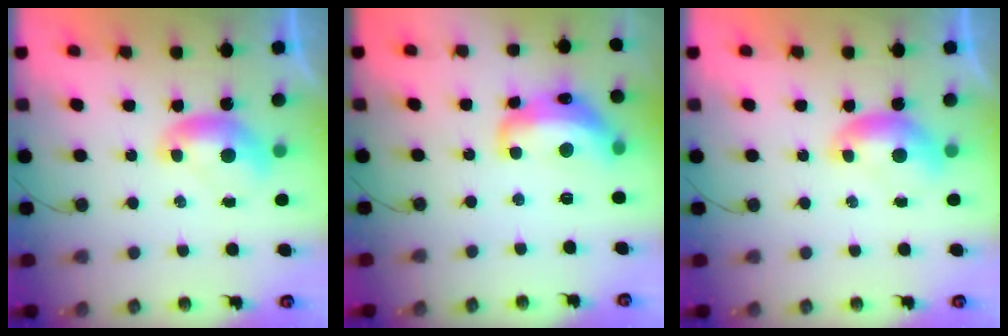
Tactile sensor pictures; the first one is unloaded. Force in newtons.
{"total": 8.5, "press": 8.4, "slide": 0.8}
{"total": 0.0}